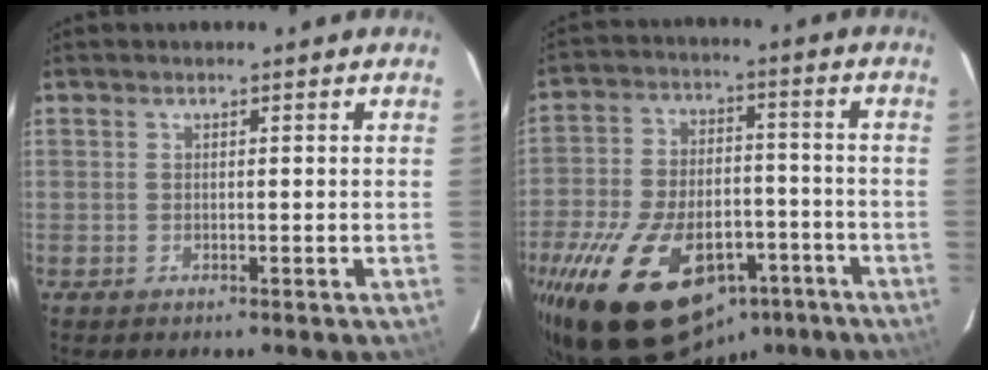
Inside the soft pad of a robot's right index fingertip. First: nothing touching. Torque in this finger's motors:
{"motor_torque": [1.91, -0.23, 1.05, 0.21]}